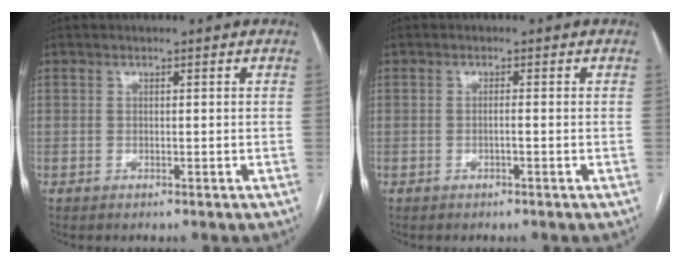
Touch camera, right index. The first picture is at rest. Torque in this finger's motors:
{"motor_torque": [0.00, 0.25, -0.03, -0.01]}